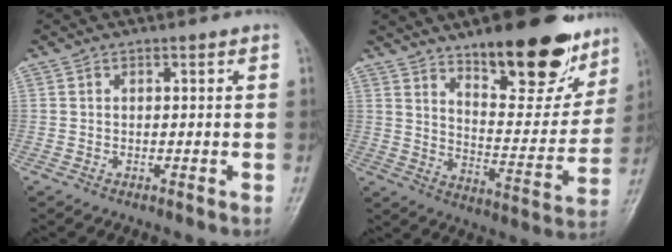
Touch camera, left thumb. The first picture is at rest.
{"total": 22.2, "force": [14.6, 8.1, 14.7], "torque": [-0.153, -0.077, 0.217]}